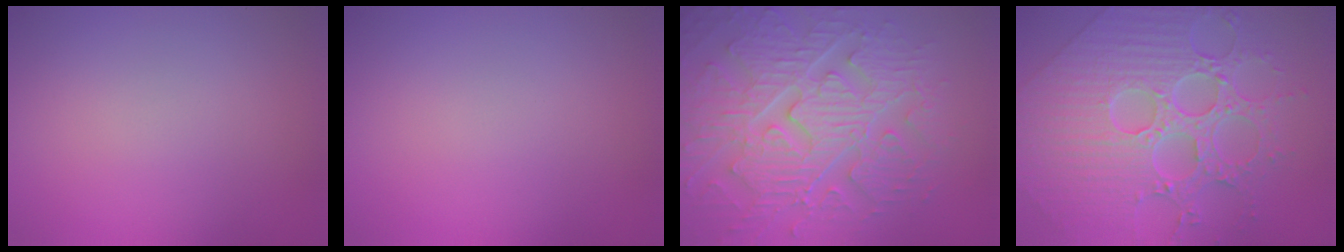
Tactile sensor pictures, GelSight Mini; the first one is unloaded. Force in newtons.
{"total": 0.0}
{"total": 8.8, "press": 6.5, "slide": 6.0}
{"total": 9.4, "press": 7.0, "slide": 6.2}